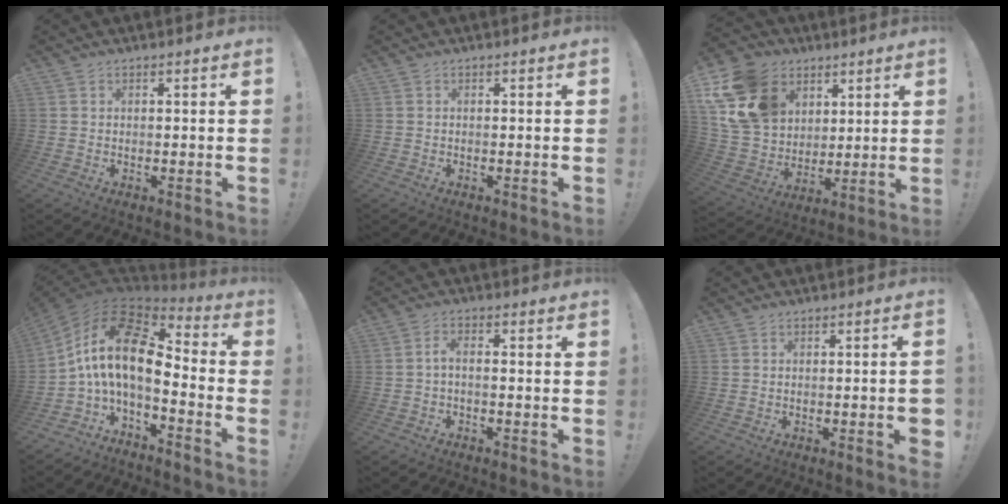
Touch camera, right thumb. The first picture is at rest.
{"total": 0.0}
{"total": 18.8, "force": [8.2, 14.5, 8.7], "torque": [-0.167, -0.037, 0.171]}
{"total": 15.7, "force": [2.7, 6.9, 13.8], "torque": [-0.263, -0.024, 0.042]}
{"total": 2.8, "force": [-1.1, 0.6, 2.5], "torque": [-0.051, 0.000, -0.023]}
{"total": 3.3, "force": [-0.9, 0.2, 3.2], "torque": [-0.046, -0.005, -0.013]}